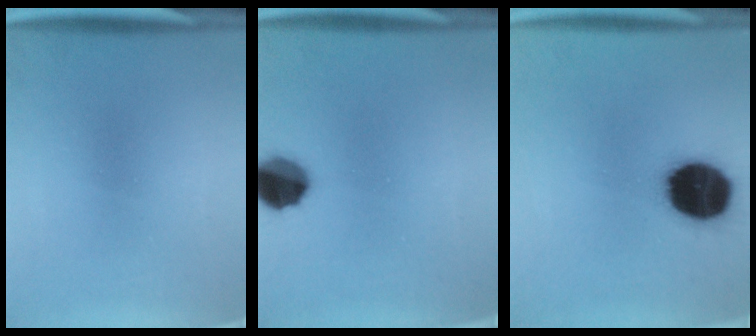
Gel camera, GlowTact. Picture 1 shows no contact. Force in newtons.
{"total": 9.6}
{"total": 19.8}